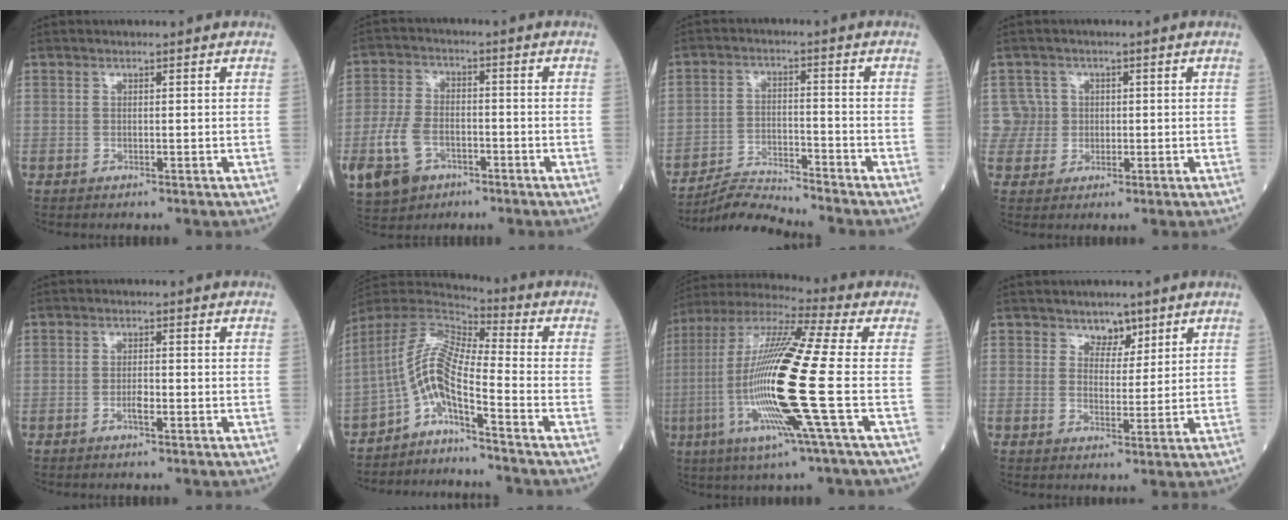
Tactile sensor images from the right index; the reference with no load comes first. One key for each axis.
{"total": 9.6, "fx": -4.1, "fy": 6.3, "fz": 6.0, "tx": -0.147, "ty": 0.002, "tz": -0.067}
{"total": 6.2, "fx": -6.1, "fy": -1.3, "fz": -0.2, "tx": -0.004, "ty": -0.008, "tz": -0.110}
{"total": 3.5, "fx": 0.5, "fy": 3.4, "fz": -0.6, "tx": 0.027, "ty": 0.010, "tz": 0.007}
{"total": 1.8, "fx": -0.7, "fy": 0.3, "fz": 1.6, "tx": -0.030, "ty": 0.002, "tz": -0.012}
{"total": 8.9, "fx": -4.9, "fy": 0.7, "fz": 7.5, "tx": -0.158, "ty": 0.024, "tz": -0.092}
{"total": 20.3, "fx": -3.9, "fy": -0.4, "fz": 20.0, "tx": -0.424, "ty": -0.019, "tz": -0.089}
{"total": 3.3, "fx": 2.5, "fy": 1.9, "fz": 1.0, "tx": -0.009, "ty": -0.002, "tz": 0.043}